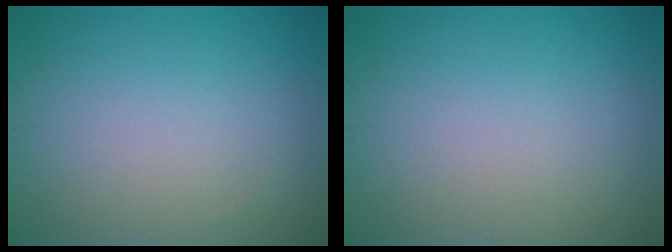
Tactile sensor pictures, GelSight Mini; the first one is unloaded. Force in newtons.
{"total": 0.0}